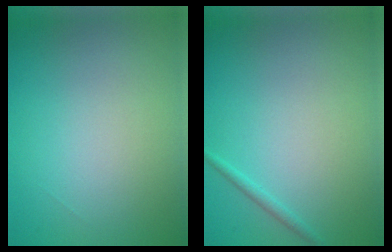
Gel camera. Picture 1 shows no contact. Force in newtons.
{"total": 0.8, "press": 0.8, "slide": 0.0}